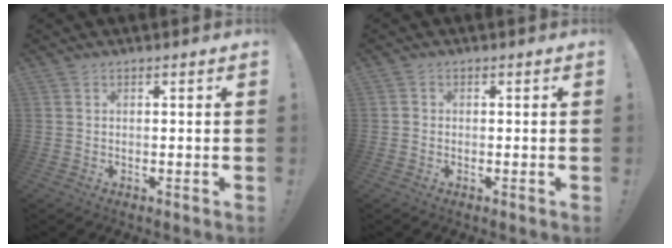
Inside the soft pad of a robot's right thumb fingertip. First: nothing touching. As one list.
[{"total": 0.9, "force": [-0.4, 0.7, 0.3], "torque": [-0.003, 0.002, -0.007]}]